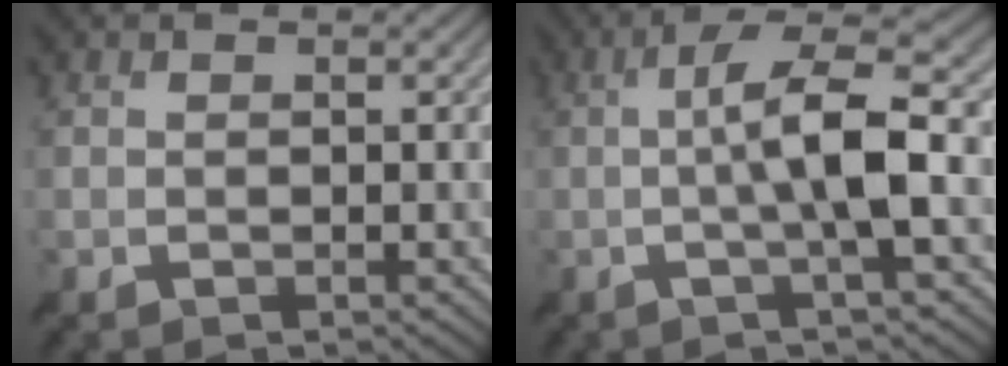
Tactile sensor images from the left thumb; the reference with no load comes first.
{"total": 9.3, "force": [-0.7, 1.3, 9.2], "torque": [-0.146, 0.022, -0.030]}